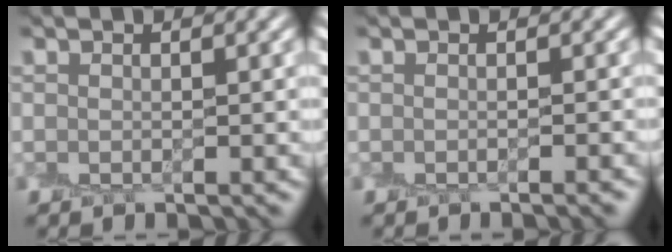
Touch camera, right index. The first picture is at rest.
{"total": 1.0, "force": [-0.9, -0.2, 0.4], "torque": [-0.004, -0.007, -0.014]}